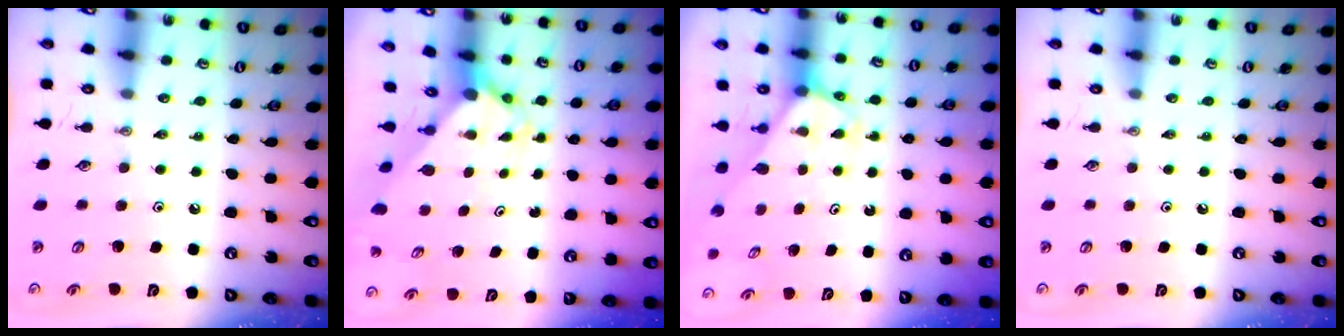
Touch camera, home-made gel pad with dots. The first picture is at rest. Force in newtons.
{"total": 2.8, "press": 2.8, "slide": 0.3}
{"total": 2.5, "press": 2.5, "slide": 0.1}
{"total": 0.0}